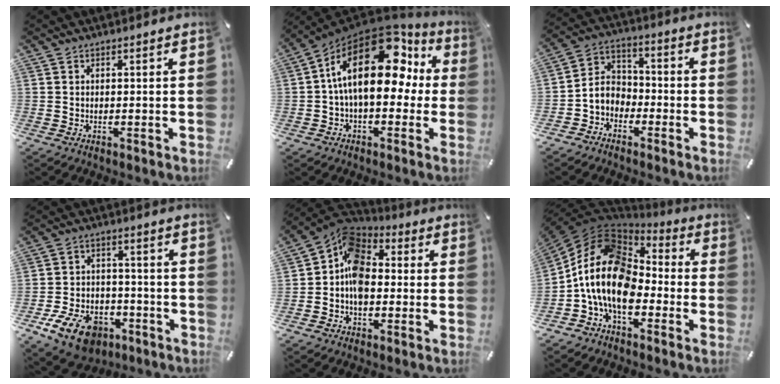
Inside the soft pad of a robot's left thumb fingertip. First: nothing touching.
{"total": 22.3, "force": [5.2, 11.8, 18.1], "torque": [-0.312, -0.033, 0.085]}
{"total": 6.0, "force": [-3.4, 4.8, 1.2], "torque": [-0.035, 0.016, -0.071]}
{"total": 12.7, "force": [-7.0, 8.0, 6.9], "torque": [-0.135, 0.051, -0.124]}
{"total": 11.6, "force": [-1.7, 8.6, 7.6], "torque": [-0.156, 0.015, -0.034]}
{"total": 16.2, "force": [-5.0, 11.0, 10.9], "torque": [-0.239, 0.014, -0.092]}